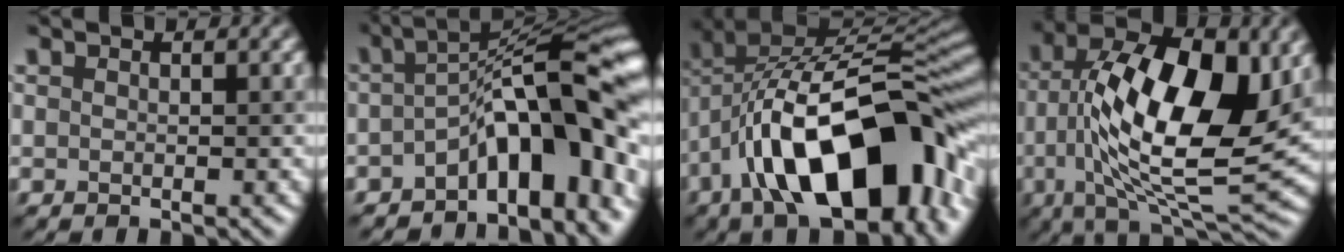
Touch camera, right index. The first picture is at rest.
{"total": 11.2, "force": [-3.2, 4.0, 9.9], "torque": [-0.124, 0.017, -0.063]}
{"total": 17.5, "force": [-5.6, 8.6, 14.2], "torque": [-0.205, 0.013, -0.094]}
{"total": 14.0, "force": [1.4, 6.0, 12.6], "torque": [-0.212, 0.002, 0.020]}